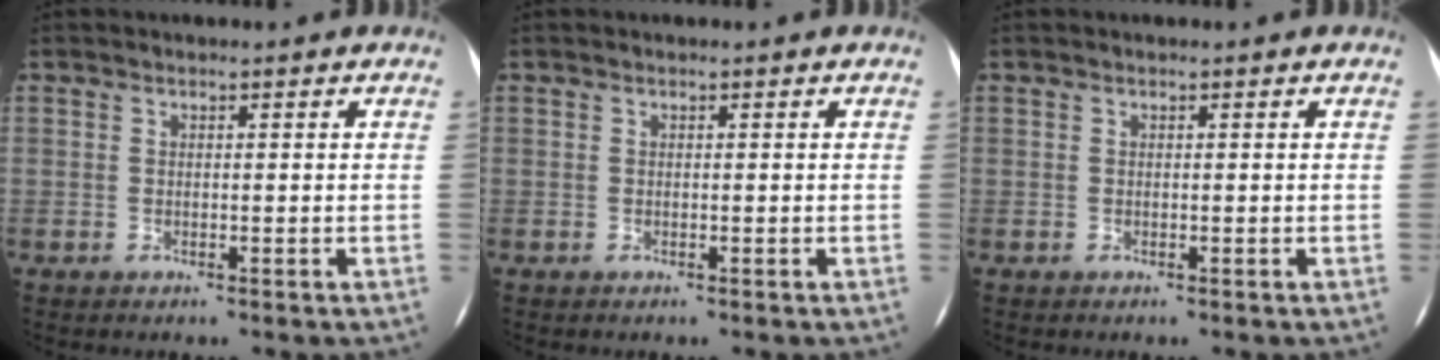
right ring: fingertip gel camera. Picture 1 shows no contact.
{"total": 0.0}
{"total": 0.0}